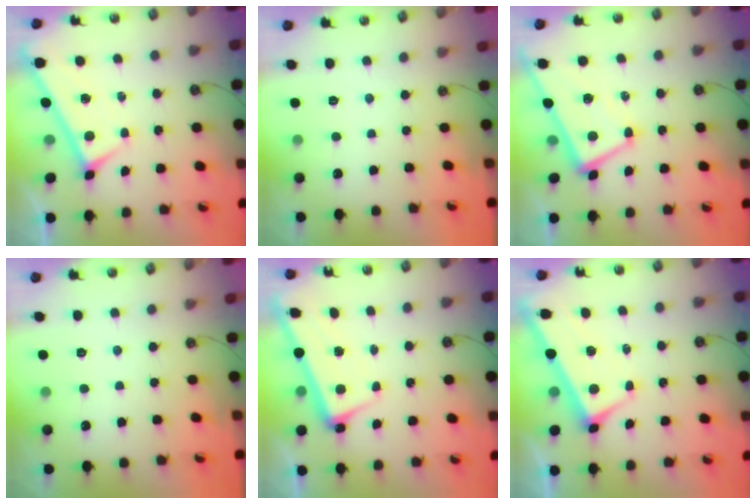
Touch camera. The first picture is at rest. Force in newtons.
{"total": 0.0}
{"total": 2.1, "press": 2.0, "slide": 0.7}
{"total": 0.0}
{"total": 2.3, "press": 2.2, "slide": 0.8}
{"total": 2.9, "press": 2.7, "slide": 0.9}